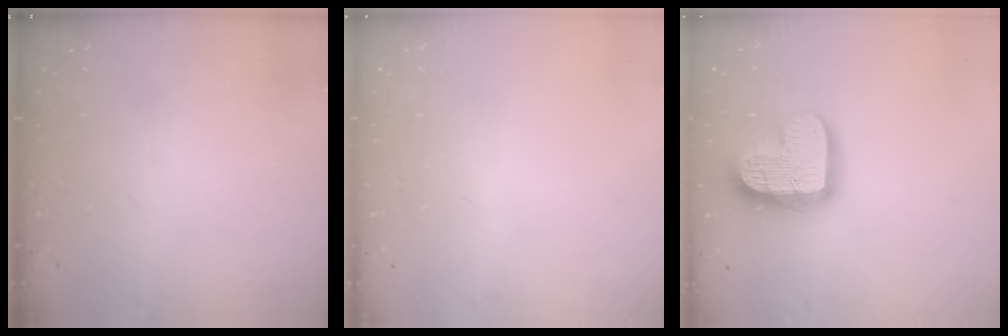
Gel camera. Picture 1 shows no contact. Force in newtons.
{"total": 0.0}
{"total": 17.0, "press": 16.9, "slide": 1.4}